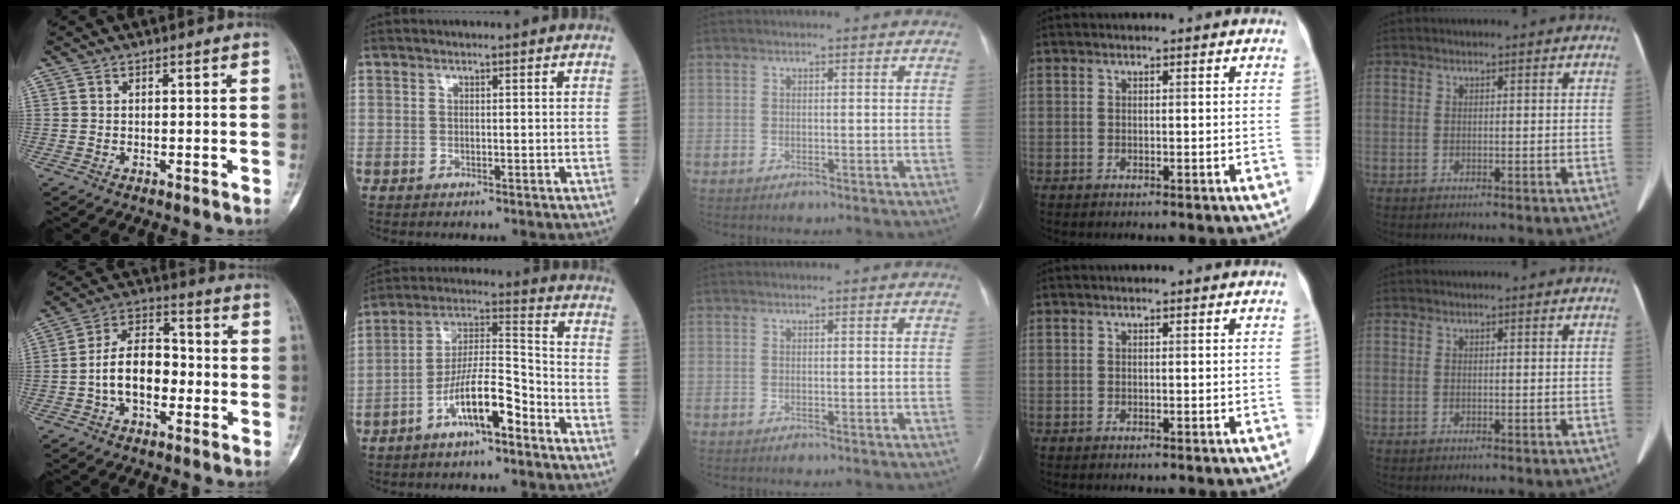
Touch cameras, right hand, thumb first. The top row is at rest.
{"thumb": {"total": 11.2, "force": [-2.2, 6.9, 8.5], "torque": [-0.131, 0.040, -0.050]}, "index": {"total": 11.2, "force": [-6.2, 2.2, 9.0], "torque": [-0.171, 0.012, -0.114]}}